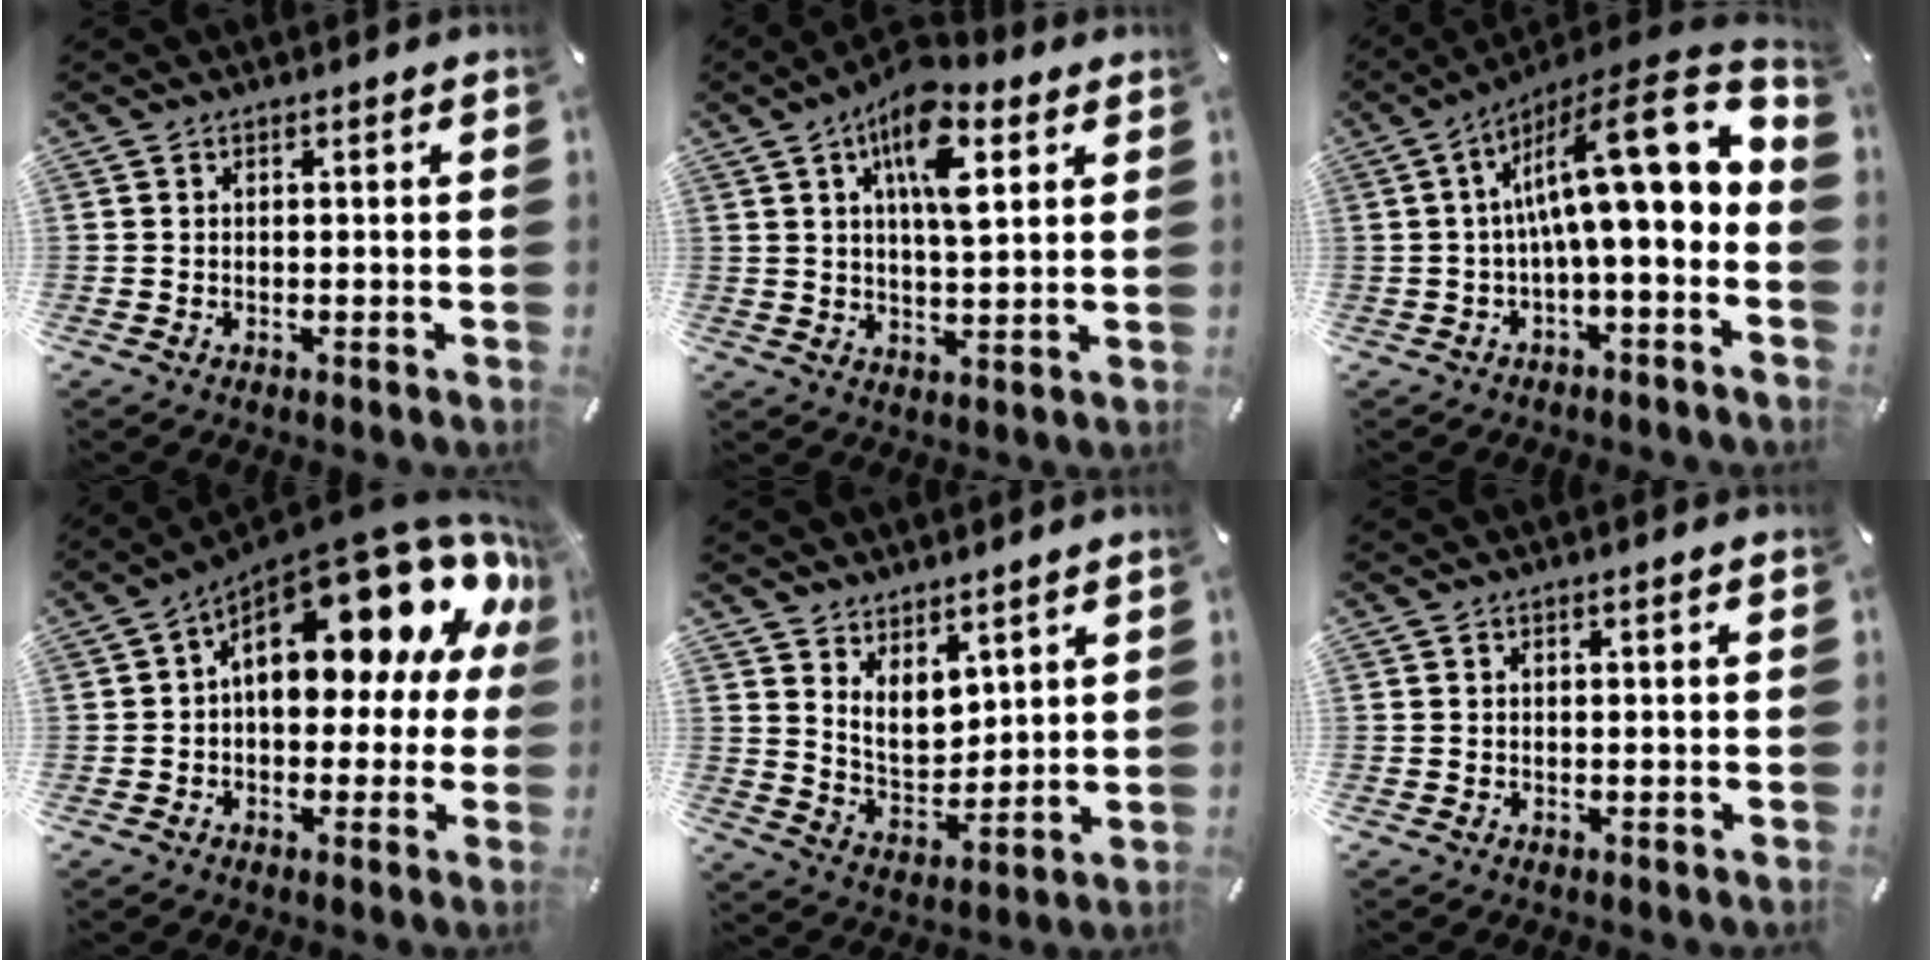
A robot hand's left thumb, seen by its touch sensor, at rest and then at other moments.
{"total": 11.8, "force": [5.7, 4.8, 9.1], "torque": [-0.154, -0.008, 0.098]}
{"total": 20.3, "force": [4.1, 5.7, 19.0], "torque": [-0.293, -0.034, 0.062]}
{"total": 22.5, "force": [8.5, 11.3, 17.5], "torque": [-0.240, -0.069, 0.144]}
{"total": 7.2, "force": [5.0, 4.6, 2.3], "torque": [-0.046, -0.038, 0.096]}
{"total": 0.7, "force": [0.3, 0.0, 0.7], "torque": [-0.012, -0.001, 0.004]}